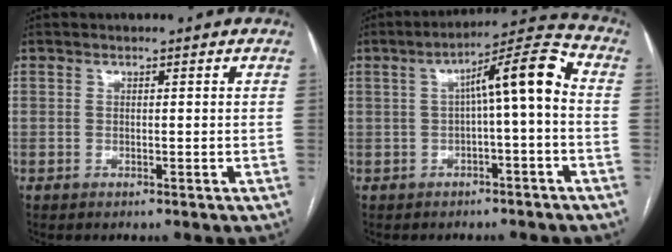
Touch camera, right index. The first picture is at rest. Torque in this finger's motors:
{"motor_torque": [0.89, -0.26, 0.49, 0.11]}